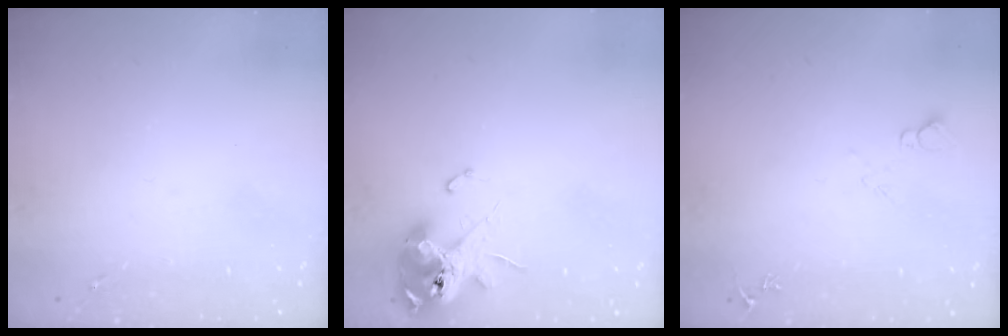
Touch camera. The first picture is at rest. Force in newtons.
{"total": 12.4, "press": 12.2, "slide": 1.8}
{"total": 6.7, "press": 6.7, "slide": 0.8}